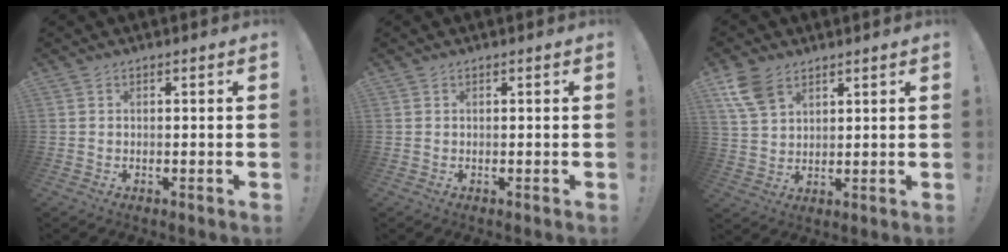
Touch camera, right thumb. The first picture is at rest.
{"total": 0.0}
{"total": 8.8, "force": [5.2, 5.2, 4.9], "torque": [-0.102, -0.011, 0.104]}